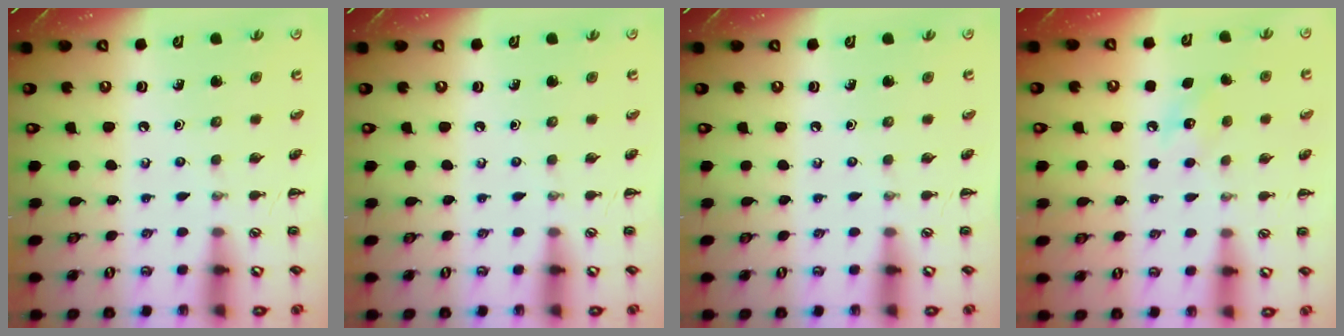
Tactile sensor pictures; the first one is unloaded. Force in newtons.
{"total": 0.0}
{"total": 0.0}
{"total": 7.6, "press": 7.3, "slide": 2.2}